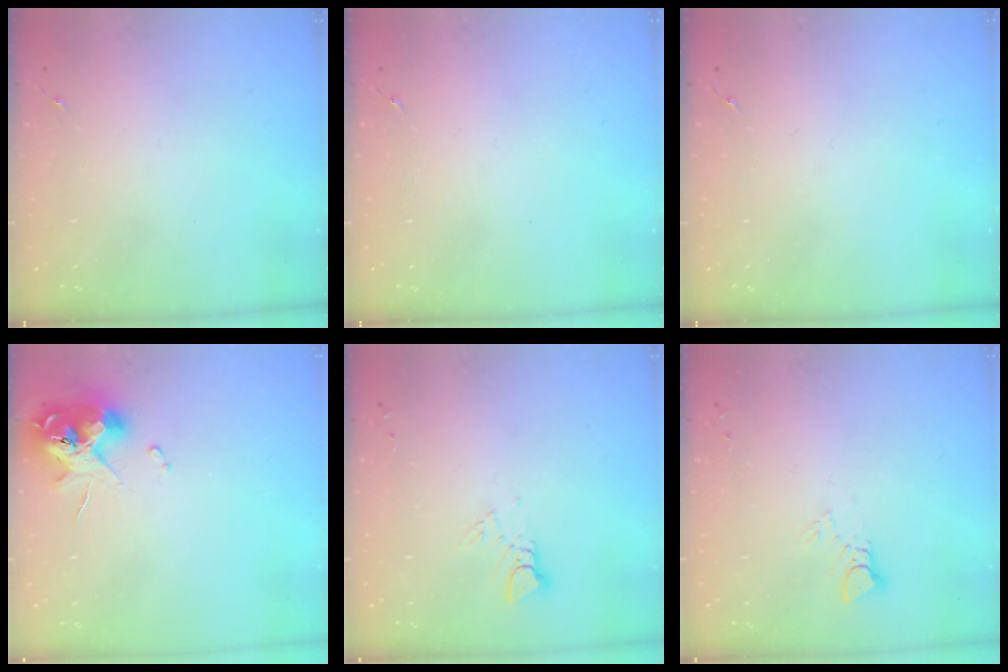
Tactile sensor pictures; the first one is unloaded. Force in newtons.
{"total": 0.0}
{"total": 0.0}
{"total": 11.3, "press": 11.2, "slide": 1.6}
{"total": 2.9, "press": 2.9, "slide": 0.2}
{"total": 2.9, "press": 2.9, "slide": 0.2}